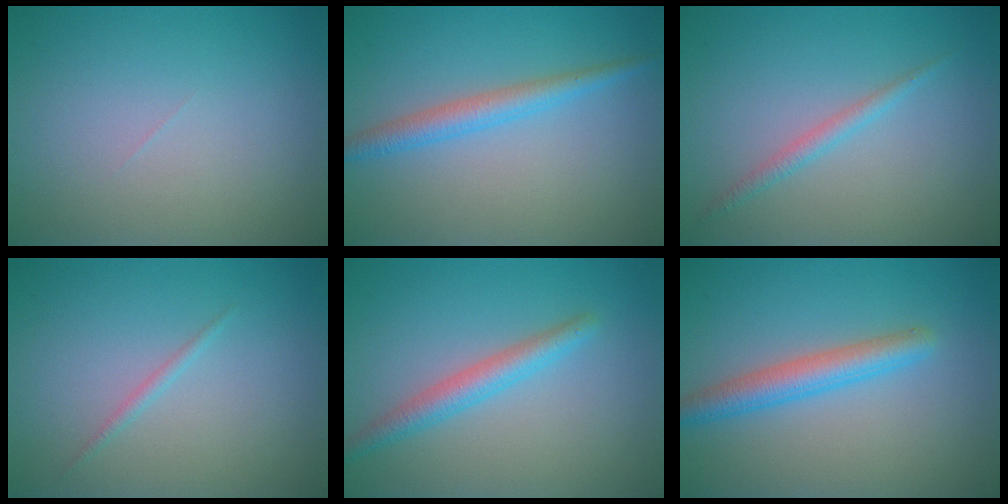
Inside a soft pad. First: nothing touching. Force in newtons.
{"total": 2.6, "press": 2.6, "slide": 0.1}
{"total": 1.4, "press": 1.4, "slide": 0.1}
{"total": 0.7, "press": 0.7, "slide": 0.1}
{"total": 2.7, "press": 2.7, "slide": 0.1}
{"total": 3.3, "press": 3.3, "slide": 0.1}